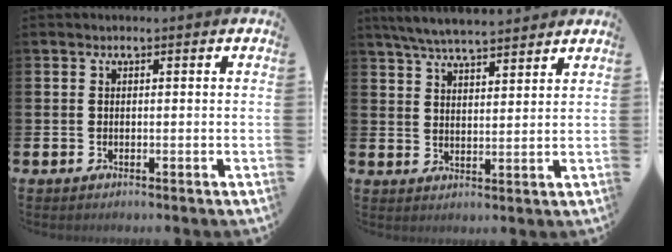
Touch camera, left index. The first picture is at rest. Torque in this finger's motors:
{"motor_torque": [0.95, -1.05, 0.86, 0.21]}